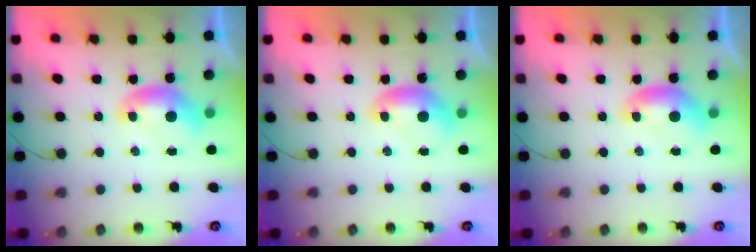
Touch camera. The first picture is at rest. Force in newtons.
{"total": 0.0}
{"total": 0.0}